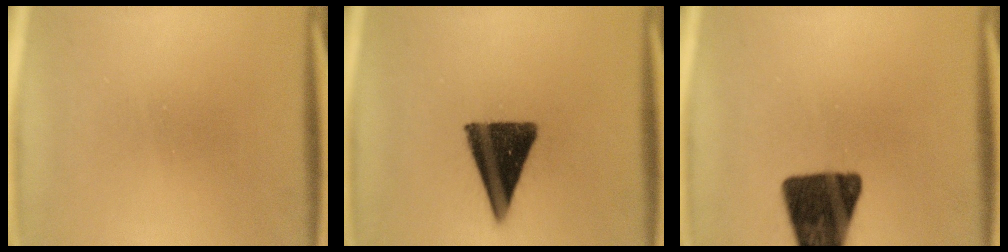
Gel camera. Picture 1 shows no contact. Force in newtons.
{"total": 14.4}
{"total": 14.3}